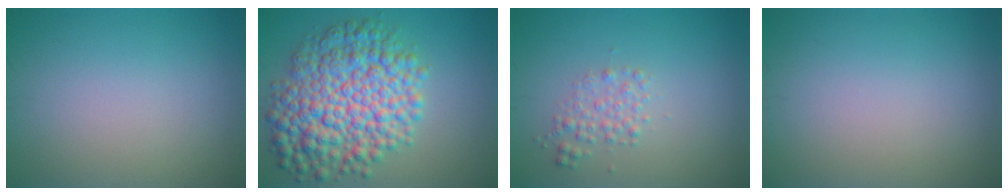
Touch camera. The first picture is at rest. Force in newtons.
{"total": 10.2, "press": 10.2, "slide": 0.1}
{"total": 1.7, "press": 1.7, "slide": 0.1}
{"total": 0.0}